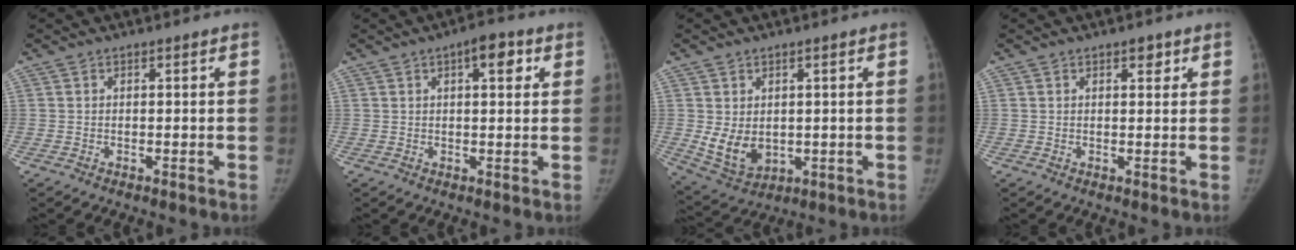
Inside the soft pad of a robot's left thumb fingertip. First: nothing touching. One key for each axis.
{"total": 5.3, "fx": 2.2, "fy": 2.1, "fz": 4.3, "tx": -0.046, "ty": -0.002, "tz": 0.025}
{"total": 7.3, "fx": 0.2, "fy": 5.4, "fz": 4.9, "tx": -0.073, "ty": -0.017, "tz": 0.026}
{"total": 2.1, "fx": 1.3, "fy": 1.1, "fz": 1.3, "tx": -0.008, "ty": -0.005, "tz": 0.016}